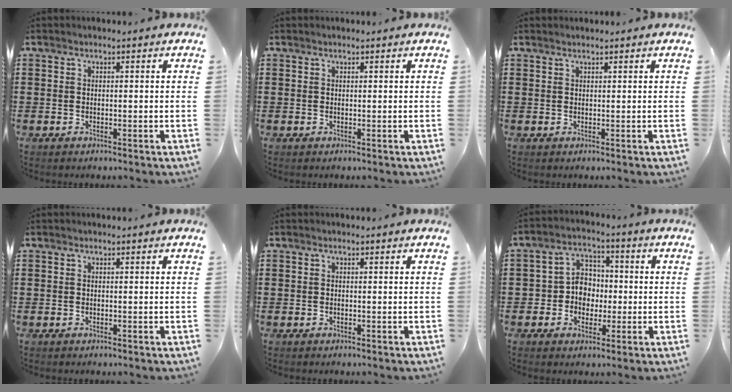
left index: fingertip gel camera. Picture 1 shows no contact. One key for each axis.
{"total": 0.0}
{"total": 0.6, "fx": 0.5, "fy": 0.0, "fz": 0.2, "tx": -0.006, "ty": 0.000, "tz": 0.011}
{"total": 0.0}
{"total": 0.0}
{"total": 5.6, "fx": -0.9, "fy": 5.2, "fz": 2.1, "tx": -0.057, "ty": 0.017, "tz": -0.020}